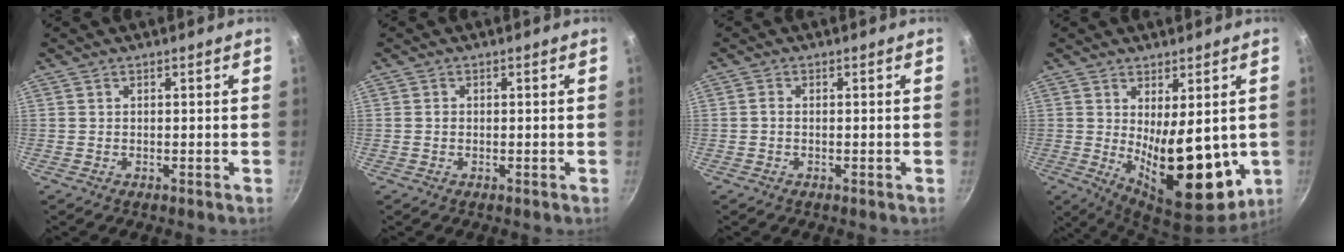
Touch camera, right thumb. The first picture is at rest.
{"total": 0.7, "force": [-0.1, 0.6, 0.3], "torque": [-0.003, 0.003, -0.003]}
{"total": 0.9, "force": [-0.2, 0.6, 0.6], "torque": [-0.013, 0.004, -0.006]}
{"total": 16.8, "force": [-1.0, 7.5, 15.0], "torque": [-0.195, -0.040, 0.005]}